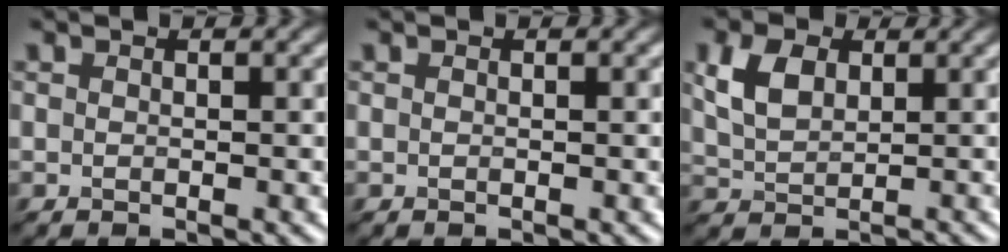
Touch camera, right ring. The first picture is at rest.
{"total": 0.0}
{"total": 3.0, "force": [1.2, 2.1, 1.8], "torque": [-0.052, 0.013, 0.041]}